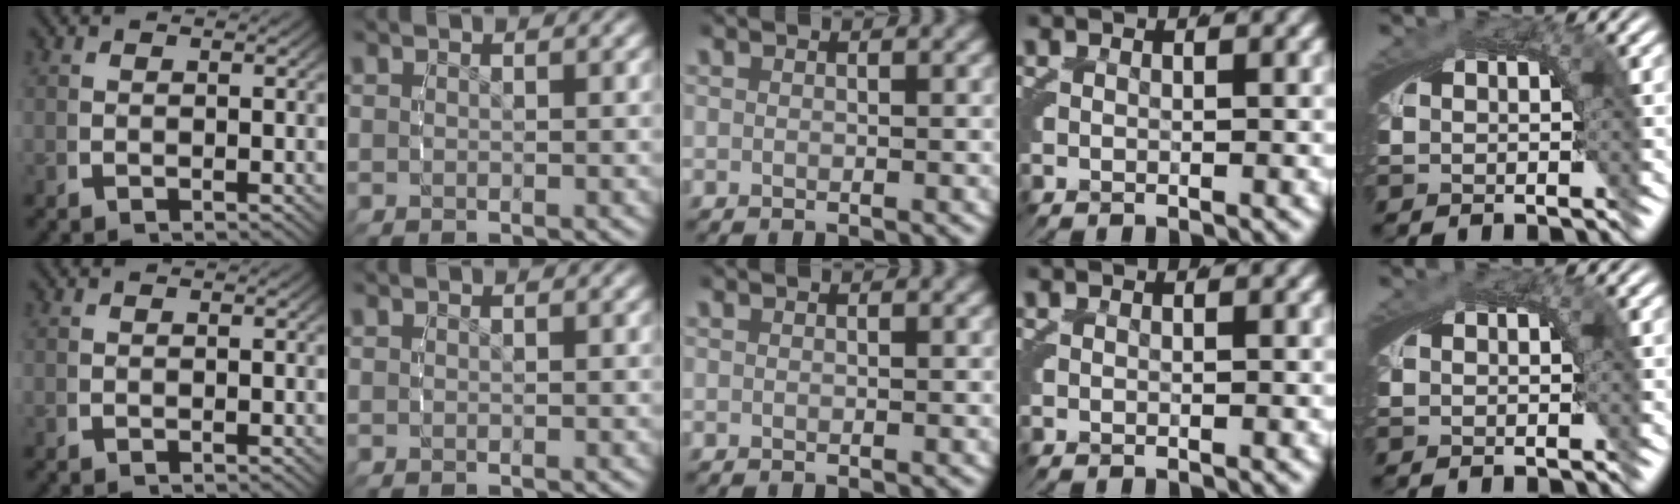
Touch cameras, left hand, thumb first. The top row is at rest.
{}